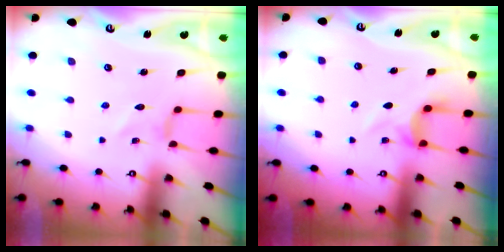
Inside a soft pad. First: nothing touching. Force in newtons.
{"total": 6.1, "press": 6.0, "slide": 0.9}